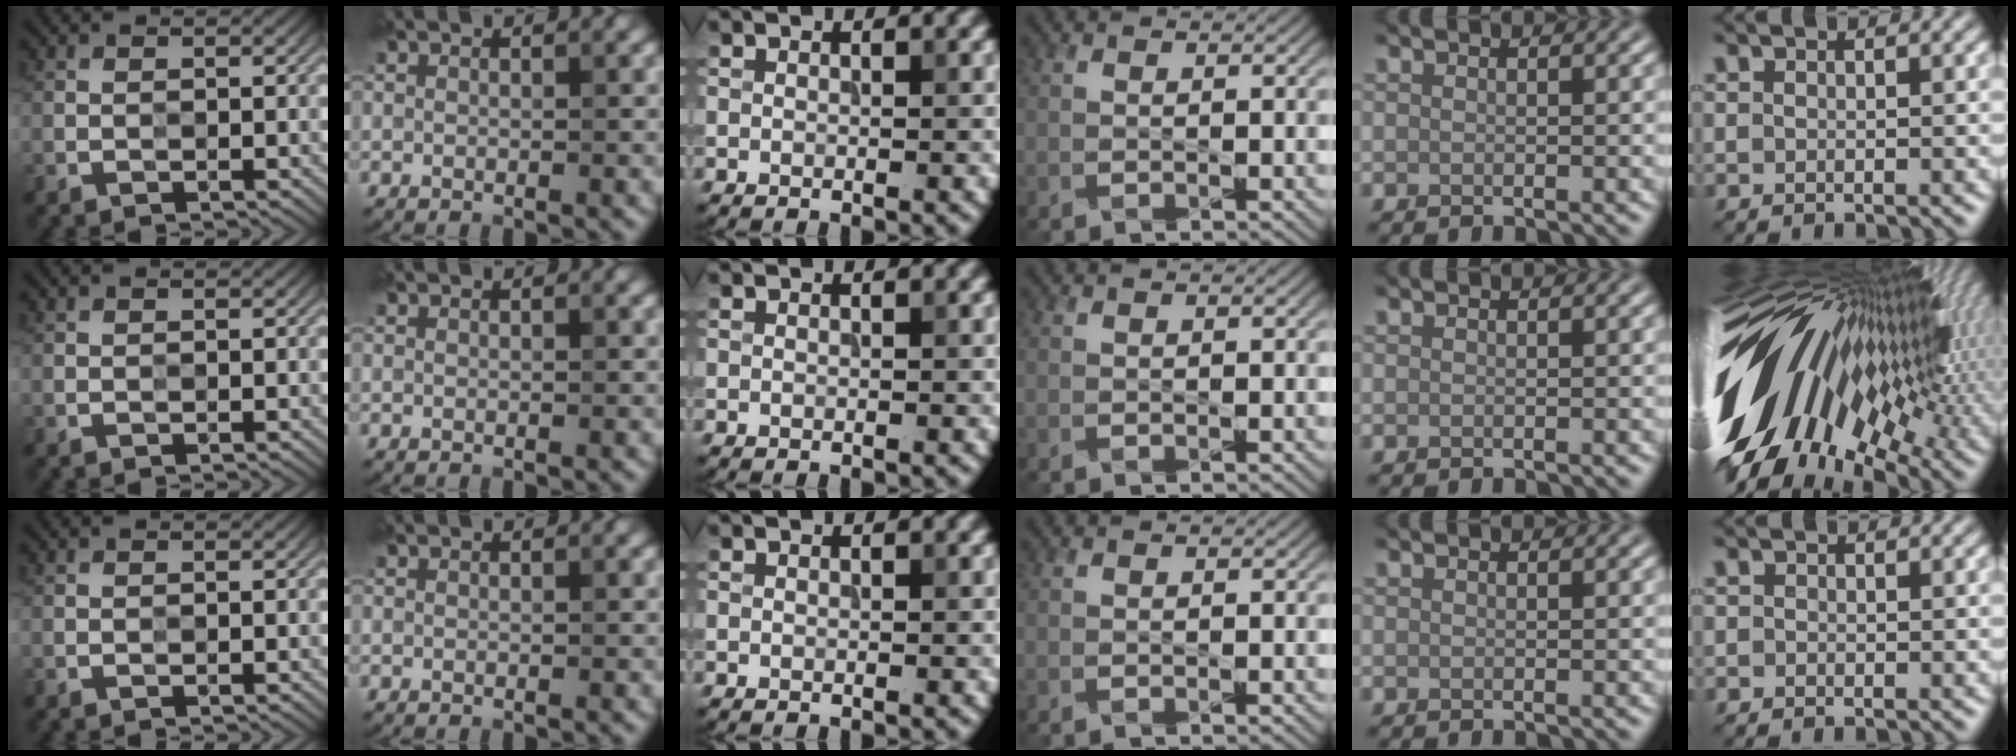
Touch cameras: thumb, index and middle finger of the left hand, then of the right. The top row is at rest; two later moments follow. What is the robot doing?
{"motion": "press", "object": "sticky note"}